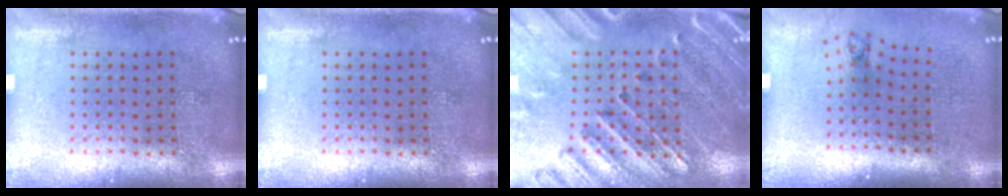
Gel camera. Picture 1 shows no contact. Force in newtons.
{"total": 0.0}
{"total": 2.9, "press": 2.7, "slide": 1.1}
{"total": 0.8, "press": 0.3, "slide": 0.8}